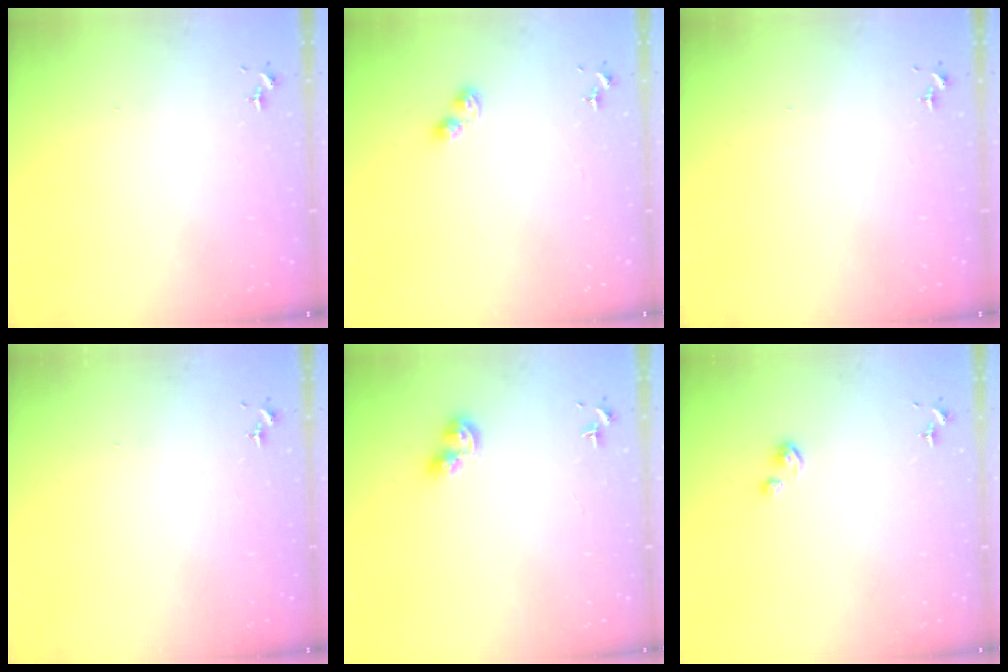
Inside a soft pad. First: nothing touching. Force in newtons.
{"total": 3.6, "press": 3.6, "slide": 0.5}
{"total": 0.0}
{"total": 0.0}
{"total": 7.9, "press": 7.9, "slide": 0.4}
{"total": 2.8, "press": 2.8, "slide": 0.2}